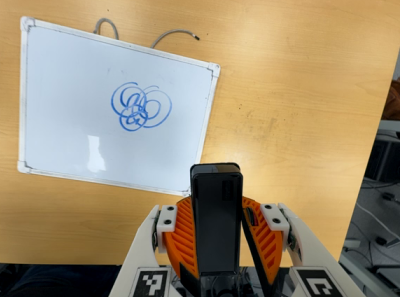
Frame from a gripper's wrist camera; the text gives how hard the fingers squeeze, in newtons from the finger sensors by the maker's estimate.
{"total": 4.9, "left": 4.9, "right": 4.9}